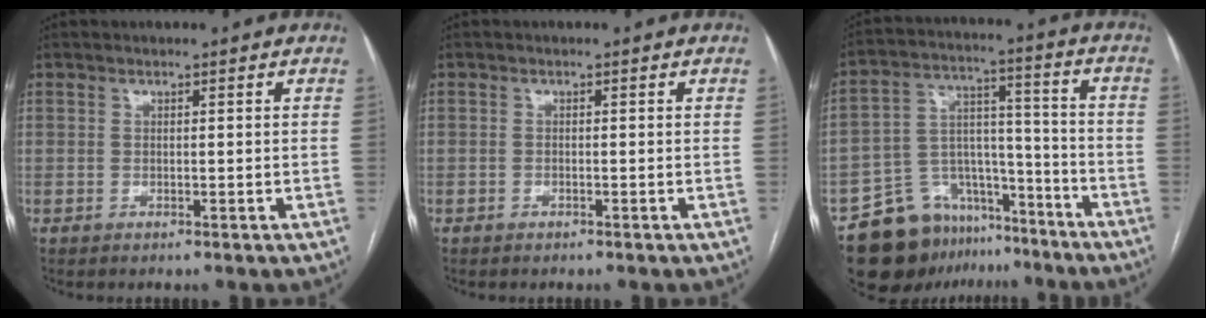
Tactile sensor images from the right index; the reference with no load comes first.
{"total": 0.0}
{"total": 17.2, "force": [-13.3, 9.5, 5.4], "torque": [-0.082, 0.079, -0.221]}